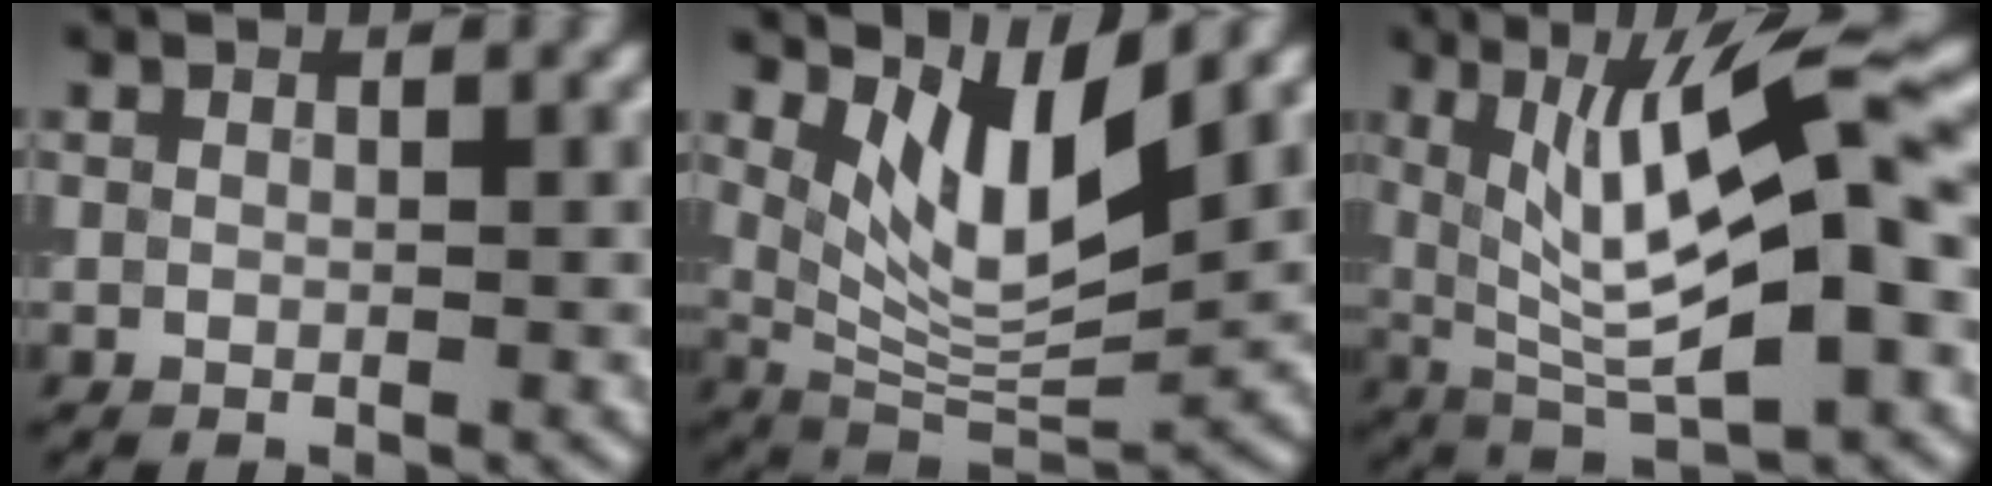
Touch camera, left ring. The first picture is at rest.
{"total": 7.1, "force": [3.5, 2.5, 5.6], "torque": [-0.105, -0.017, 0.069]}
{"total": 11.6, "force": [1.7, 2.8, 11.1], "torque": [-0.176, 0.007, 0.030]}